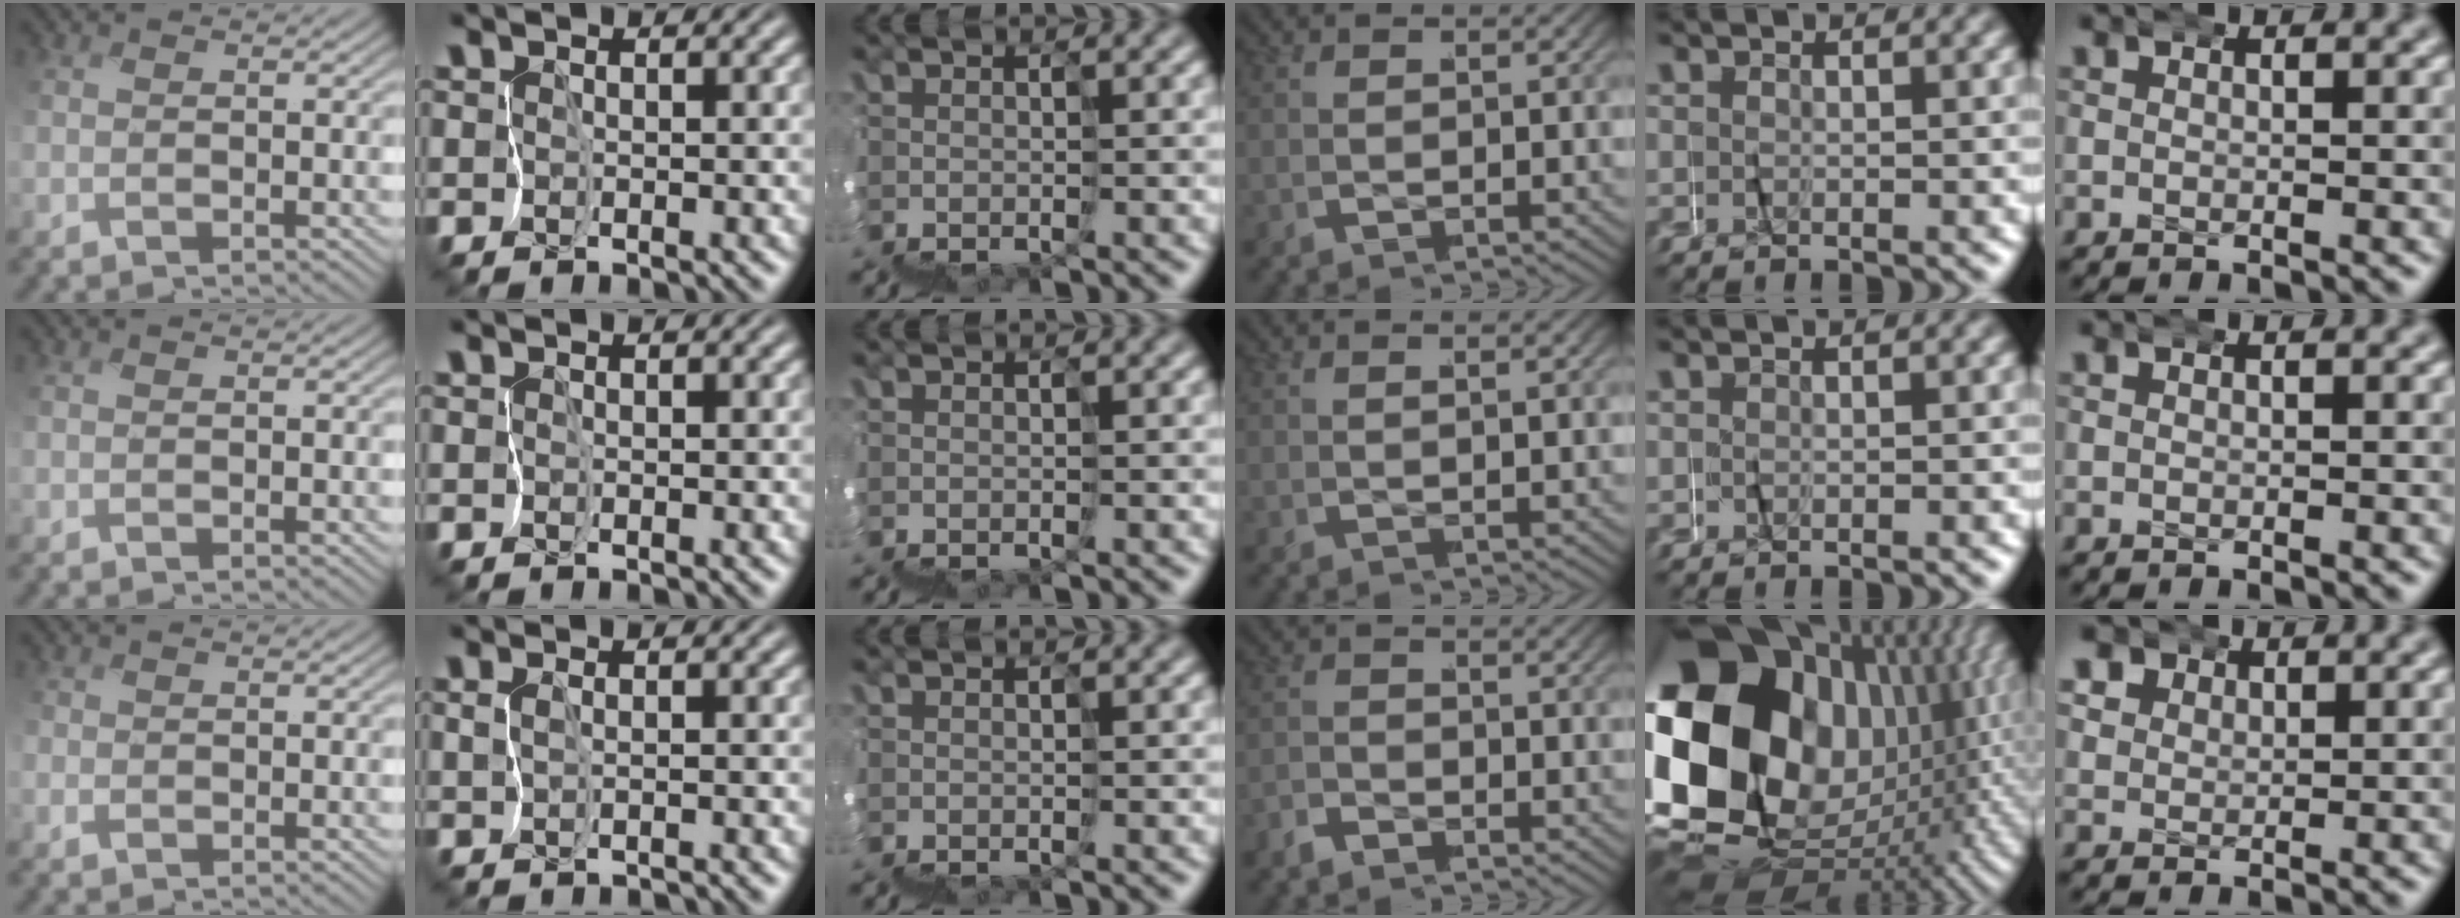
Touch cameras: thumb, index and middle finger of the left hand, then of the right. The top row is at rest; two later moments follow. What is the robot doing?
{"motion": "wrap", "object": "felt sheet"}